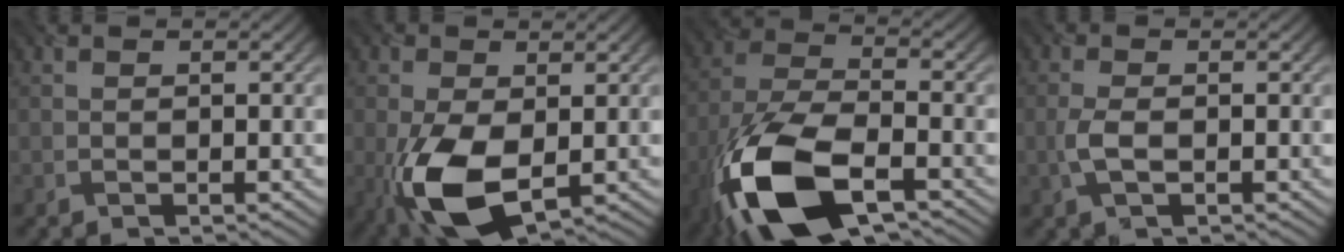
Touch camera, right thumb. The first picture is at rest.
{"total": 10.2, "force": [-2.6, 5.7, 8.1], "torque": [-0.195, -0.024, -0.049]}
{"total": 17.0, "force": [-8.4, 8.1, 12.3], "torque": [-0.287, -0.038, -0.165]}
{"total": 2.7, "force": [-0.6, 1.2, 2.3], "torque": [-0.060, -0.001, -0.014]}